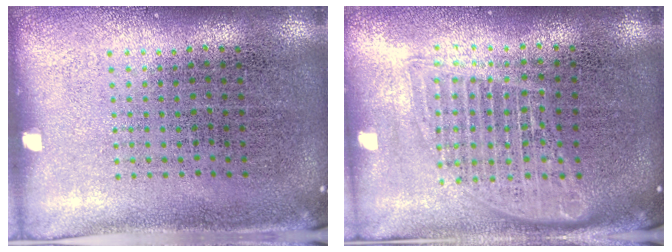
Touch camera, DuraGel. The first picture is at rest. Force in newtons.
{"total": 1.6, "press": 1.4, "slide": 0.8}